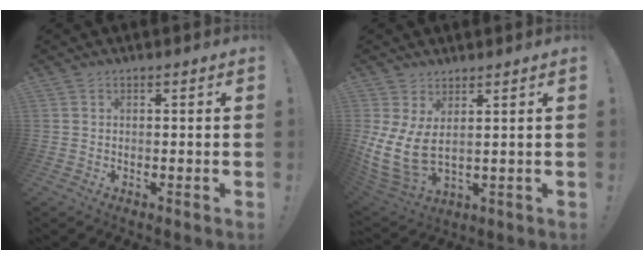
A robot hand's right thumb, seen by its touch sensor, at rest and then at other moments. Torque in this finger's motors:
{"motor_torque": [-0.05, 0.87, 0.81, 0.46, 0.14]}